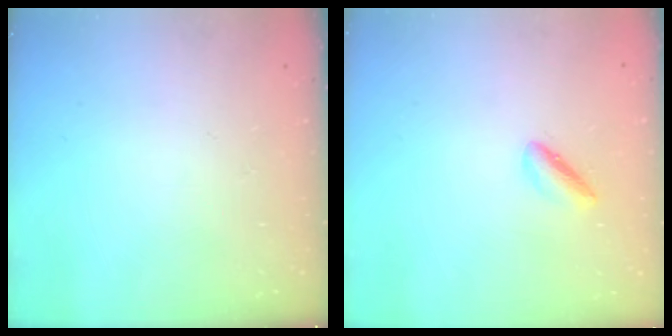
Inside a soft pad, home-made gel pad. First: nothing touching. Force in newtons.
{"total": 2.3, "press": 2.2, "slide": 0.4}